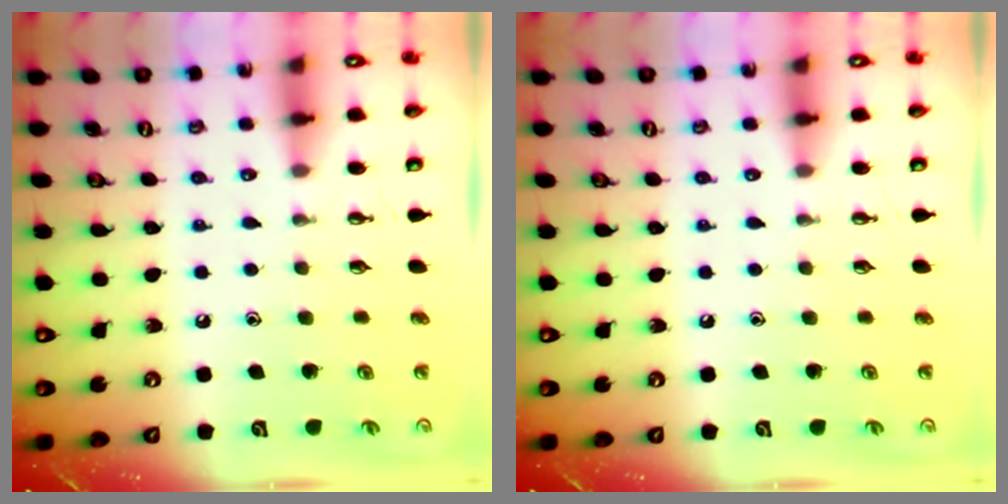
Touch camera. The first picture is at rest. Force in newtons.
{"total": 0.0}